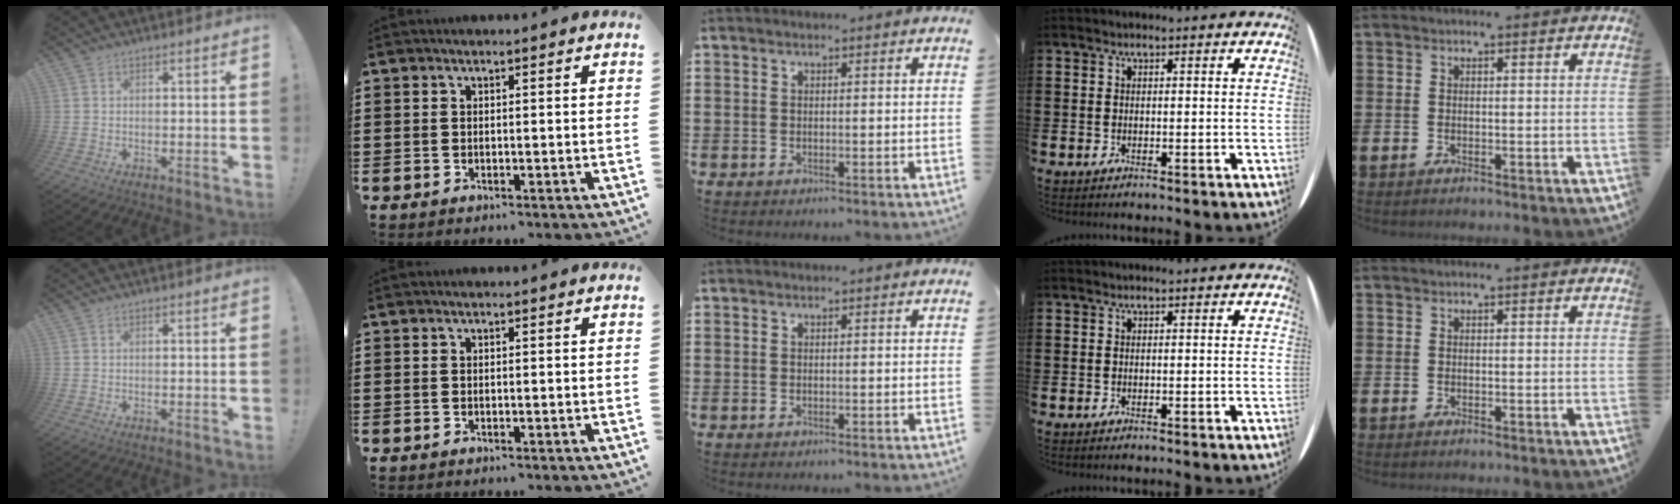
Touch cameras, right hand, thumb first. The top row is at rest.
{}